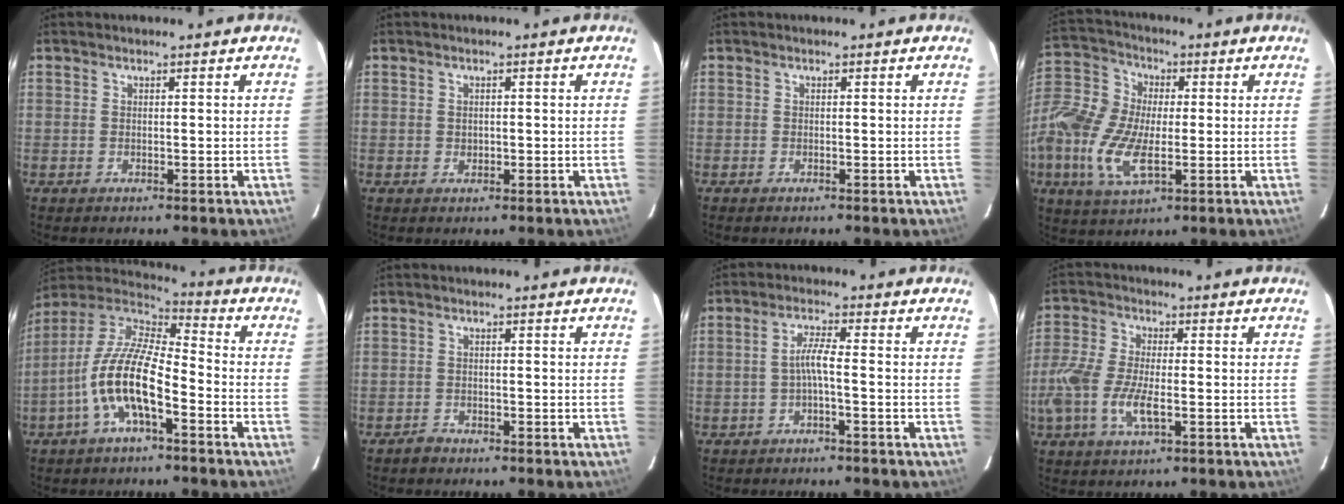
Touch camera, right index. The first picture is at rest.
{"total": 1.1, "force": [0.0, 0.9, 0.5], "torque": [-0.005, 0.002, 0.000]}
{"total": 0.6, "force": [-0.5, 0.2, 0.1], "torque": [-0.004, -0.002, -0.009]}
{"total": 16.4, "force": [-3.7, 9.1, 13.2], "torque": [-0.296, -0.003, -0.079]}
{"total": 14.6, "force": [-5.6, 4.7, 12.7], "torque": [-0.255, 0.000, -0.116]}
{"total": 1.7, "force": [-1.5, 0.8, 0.1], "torque": [-0.005, 0.002, -0.026]}
{"total": 3.1, "force": [-1.3, -0.1, 2.8], "torque": [-0.059, 0.006, -0.024]}
{"total": 10.0, "force": [-3.1, 3.9, 8.7], "torque": [-0.194, -0.007, -0.065]}